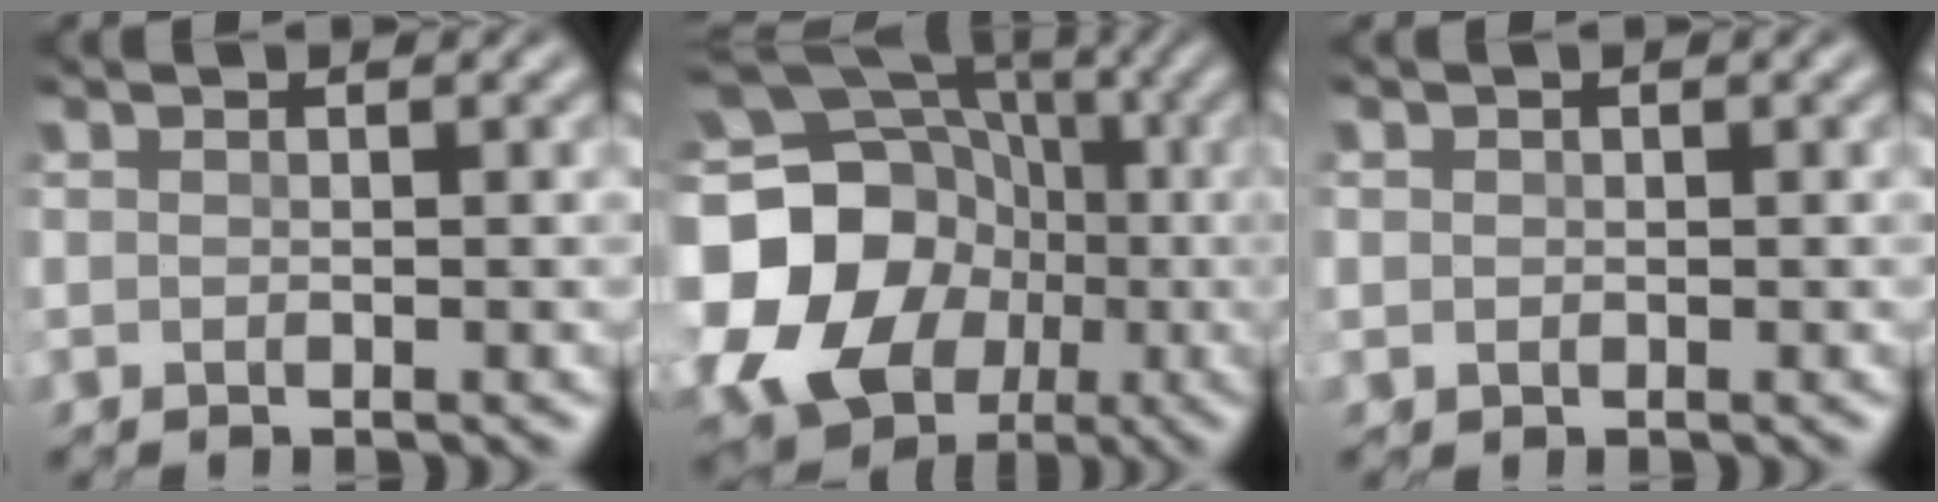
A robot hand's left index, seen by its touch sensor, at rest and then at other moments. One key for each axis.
{"total": 23.2, "fx": -3.8, "fy": 20.7, "fz": 9.6, "tx": -0.194, "ty": -0.019, "tz": -0.101}
{"total": 1.6, "fx": 0.4, "fy": 1.4, "fz": 0.6, "tx": -0.008, "ty": 0.012, "tz": 0.001}